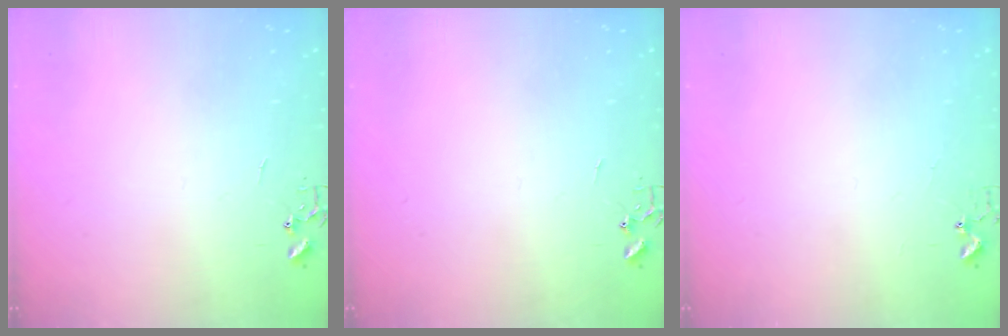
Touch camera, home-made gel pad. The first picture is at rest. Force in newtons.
{"total": 0.0}
{"total": 2.7, "press": 2.7, "slide": 0.2}